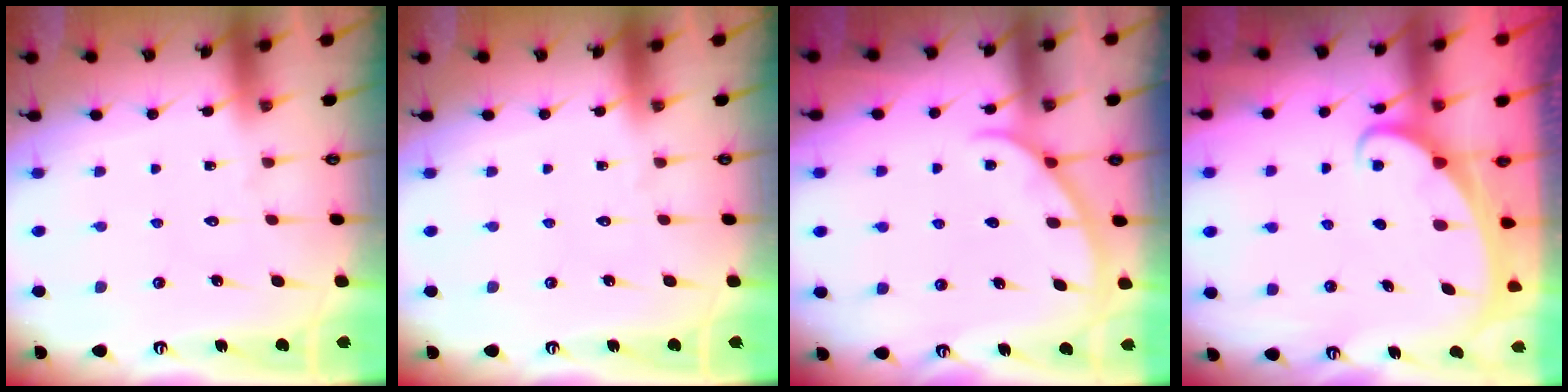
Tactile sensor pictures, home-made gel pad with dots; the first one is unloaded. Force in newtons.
{"total": 0.0}
{"total": 2.1, "press": 2.1, "slide": 0.3}
{"total": 2.0, "press": 2.0, "slide": 0.2}